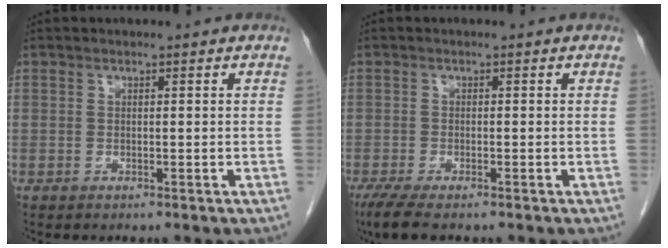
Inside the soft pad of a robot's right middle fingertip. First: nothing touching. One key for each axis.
{"total": 4.6, "fx": -3.4, "fy": 0.9, "fz": 3.0, "tx": -0.058, "ty": -0.014, "tz": -0.054}